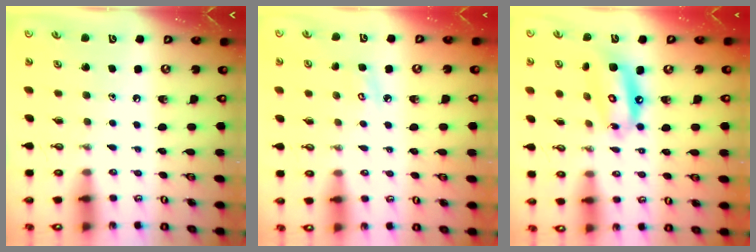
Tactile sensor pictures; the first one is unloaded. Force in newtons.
{"total": 5.1, "press": 5.1, "slide": 0.5}
{"total": 12.9, "press": 12.7, "slide": 1.9}